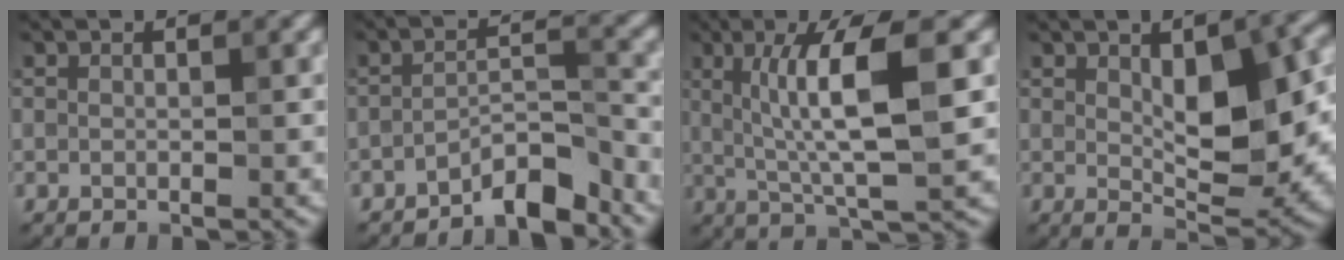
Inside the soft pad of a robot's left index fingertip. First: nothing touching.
{"total": 4.0, "force": [-3.4, 0.8, 2.0], "torque": [-0.032, 0.012, -0.065]}
{"total": 7.6, "force": [1.2, 1.4, 7.4], "torque": [-0.122, 0.002, 0.025]}
{"total": 9.0, "force": [0.9, 3.8, 8.2], "torque": [-0.123, -0.002, 0.024]}